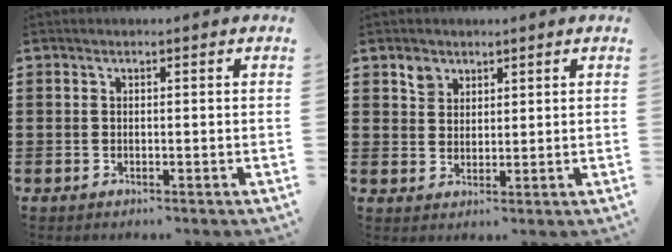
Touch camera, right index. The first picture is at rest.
{"total": 3.0, "force": [2.0, 2.1, 0.4], "torque": [-0.008, 0.003, 0.038]}